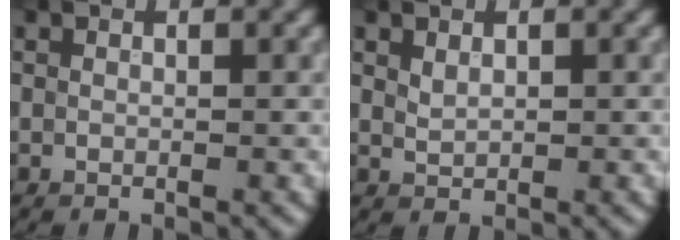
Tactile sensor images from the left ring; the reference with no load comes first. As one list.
[{"total": 1.1, "force": [0.6, 0.6, 0.7], "torque": [-0.014, 0.000, 0.016]}]